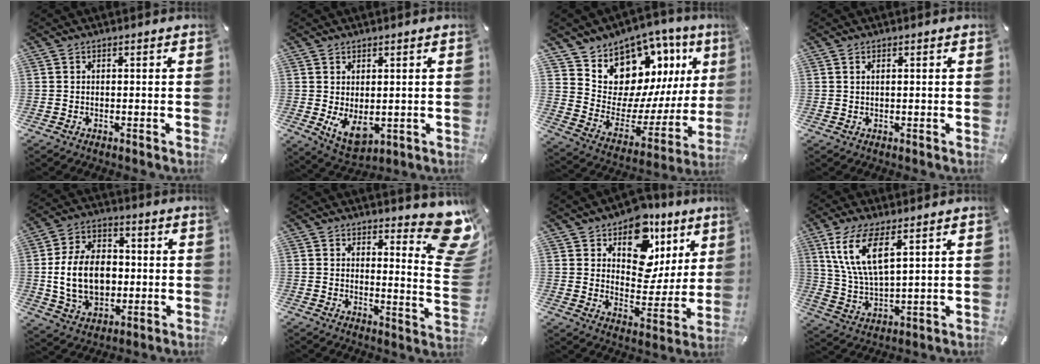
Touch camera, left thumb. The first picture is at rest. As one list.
[{"total": 7.0, "force": [0.2, 4.4, 5.5], "torque": [-0.096, -0.015, 0.006]}, {"total": 12.9, "force": [9.9, 8.0, 1.9], "torque": [-0.023, -0.117, 0.184]}, {"total": 0.9, "force": [0.4, 0.2, 0.8], "torque": [-0.015, 0.000, 0.006]}, {"total": 15.7, "force": [-0.4, 11.4, 10.8], "torque": [-0.230, 0.009, -0.006]}, {"total": 12.4, "force": [8.5, 4.4, 7.9], "torque": [-0.089, -0.068, 0.149]}, {"total": 15.2, "force": [8.3, 10.3, 7.4], "torque": [-0.097, -0.063, 0.149]}, {"total": 12.0, "force": [6.5, 4.3, 9.1], "torque": [-0.211, -0.014, 0.116]}]